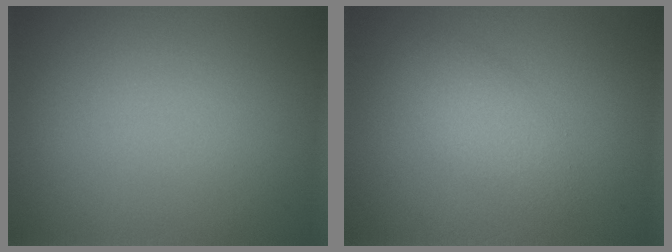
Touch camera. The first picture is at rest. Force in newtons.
{"total": 2.5, "press": 2.5, "slide": 0.1}